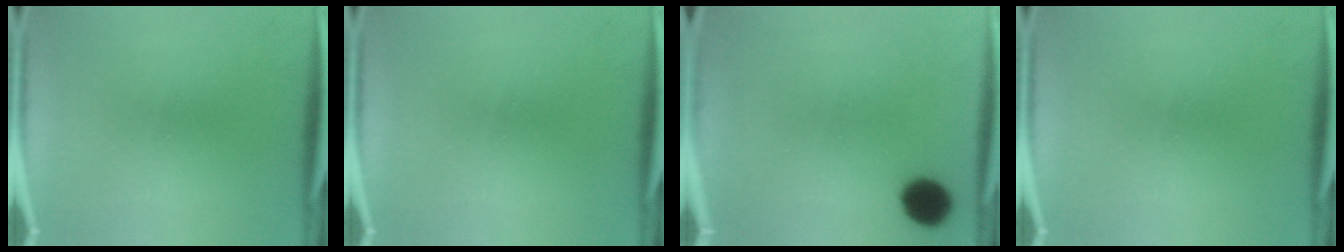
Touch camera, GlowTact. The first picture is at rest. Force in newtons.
{"total": 0.0}
{"total": 9.5}
{"total": 0.0}